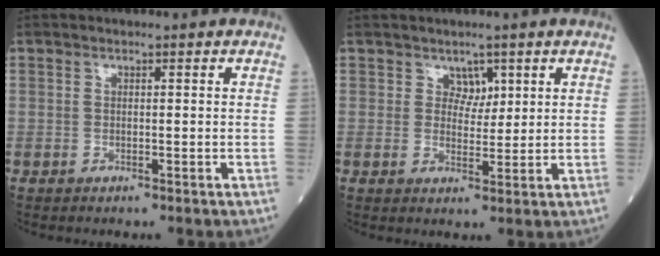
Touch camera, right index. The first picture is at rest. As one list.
[{"total": 2.5, "force": [1.6, 1.6, 1.1], "torque": [-0.010, -0.002, 0.026]}]